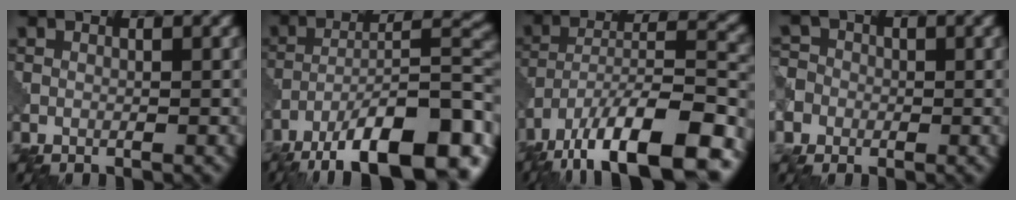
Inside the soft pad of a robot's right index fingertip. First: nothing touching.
{"total": 15.3, "force": [-10.8, 5.0, 9.7], "torque": [-0.164, -0.004, -0.166]}
{"total": 14.2, "force": [-10.8, 4.1, 8.3], "torque": [-0.149, 0.003, -0.176]}
{"total": 4.0, "force": [-1.8, 3.6, 0.2], "torque": [-0.013, 0.001, -0.038]}